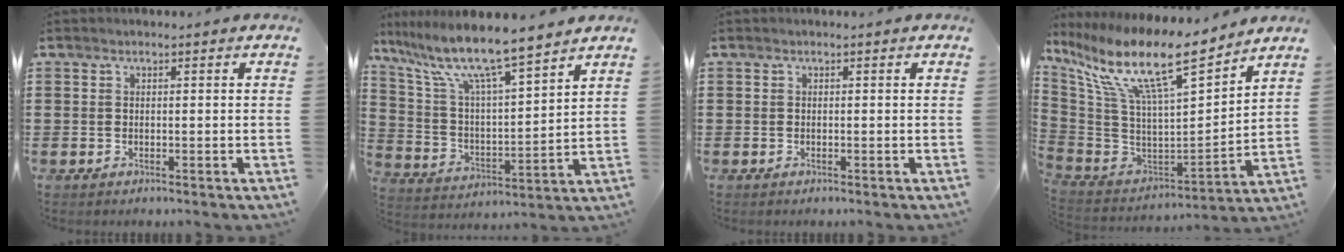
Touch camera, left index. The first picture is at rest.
{"total": 9.9, "force": [8.4, 0.3, 5.3], "torque": [-0.137, -0.053, 0.140]}
{"total": 0.0}
{"total": 15.2, "force": [9.9, 2.8, 11.1], "torque": [-0.253, -0.060, 0.164]}